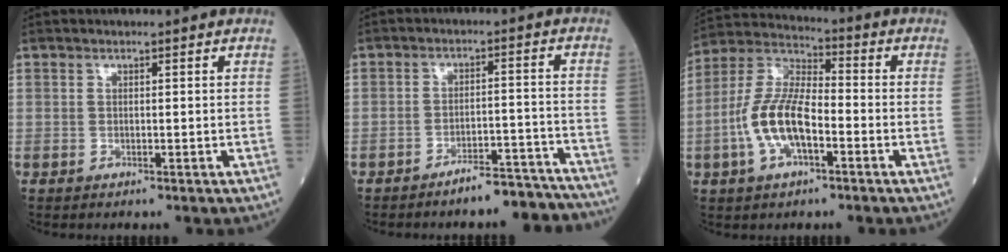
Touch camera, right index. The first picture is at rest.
{"total": 7.7, "force": [-7.2, 1.9, 1.9], "torque": [0.001, 0.038, -0.104]}
{"total": 11.5, "force": [-3.2, 4.4, 10.1], "torque": [-0.222, 0.013, -0.066]}